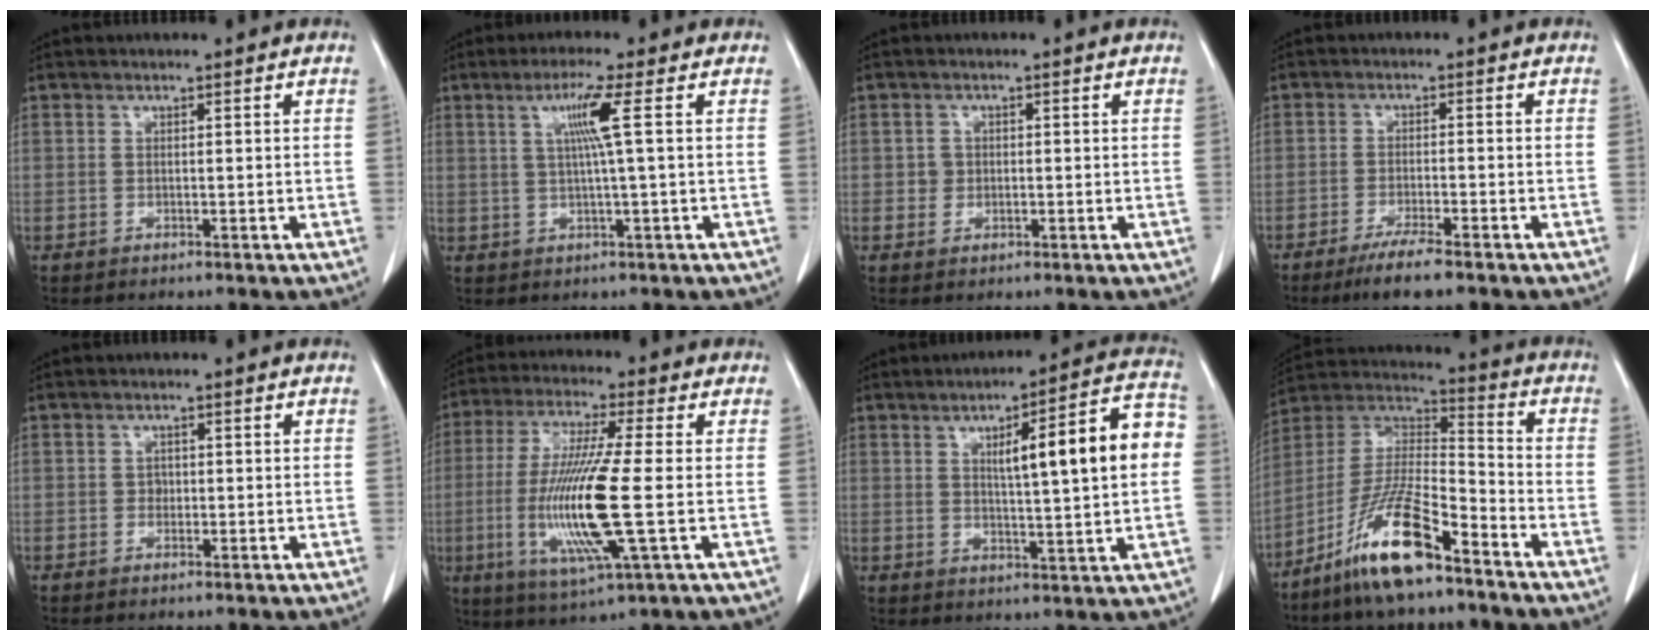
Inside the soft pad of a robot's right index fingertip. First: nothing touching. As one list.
[{"total": 5.1, "force": [1.3, -1.2, 4.8], "torque": [-0.095, 0.002, 0.027]}, {"total": 1.8, "force": [0.1, 1.7, 0.5], "torque": [-0.006, 0.003, 0.002]}, {"total": 6.0, "force": [-4.4, 0.2, 4.1], "torque": [-0.071, -0.014, -0.072]}, {"total": 0.9, "force": [-0.1, 0.8, 0.4], "torque": [-0.003, 0.003, -0.002]}, {"total": 14.9, "force": [-2.2, 0.5, 14.8], "torque": [-0.307, -0.020, -0.047]}, {"total": 13.6, "force": [2.2, 1.5, 13.3], "torque": [-0.183, 0.028, 0.030]}, {"total": 14.2, "force": [-9.4, 2.5, 10.3], "torque": [-0.207, -0.001, -0.175]}]